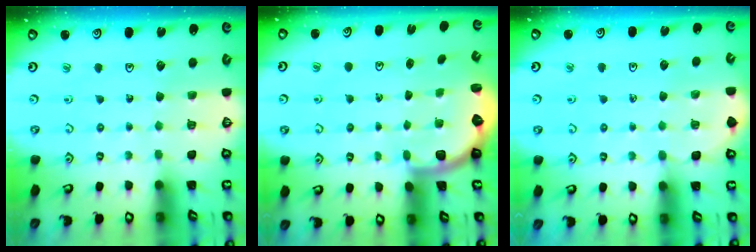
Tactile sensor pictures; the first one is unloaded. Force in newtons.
{"total": 2.3, "press": 2.0, "slide": 1.3}
{"total": 5.2, "press": 4.7, "slide": 2.1}